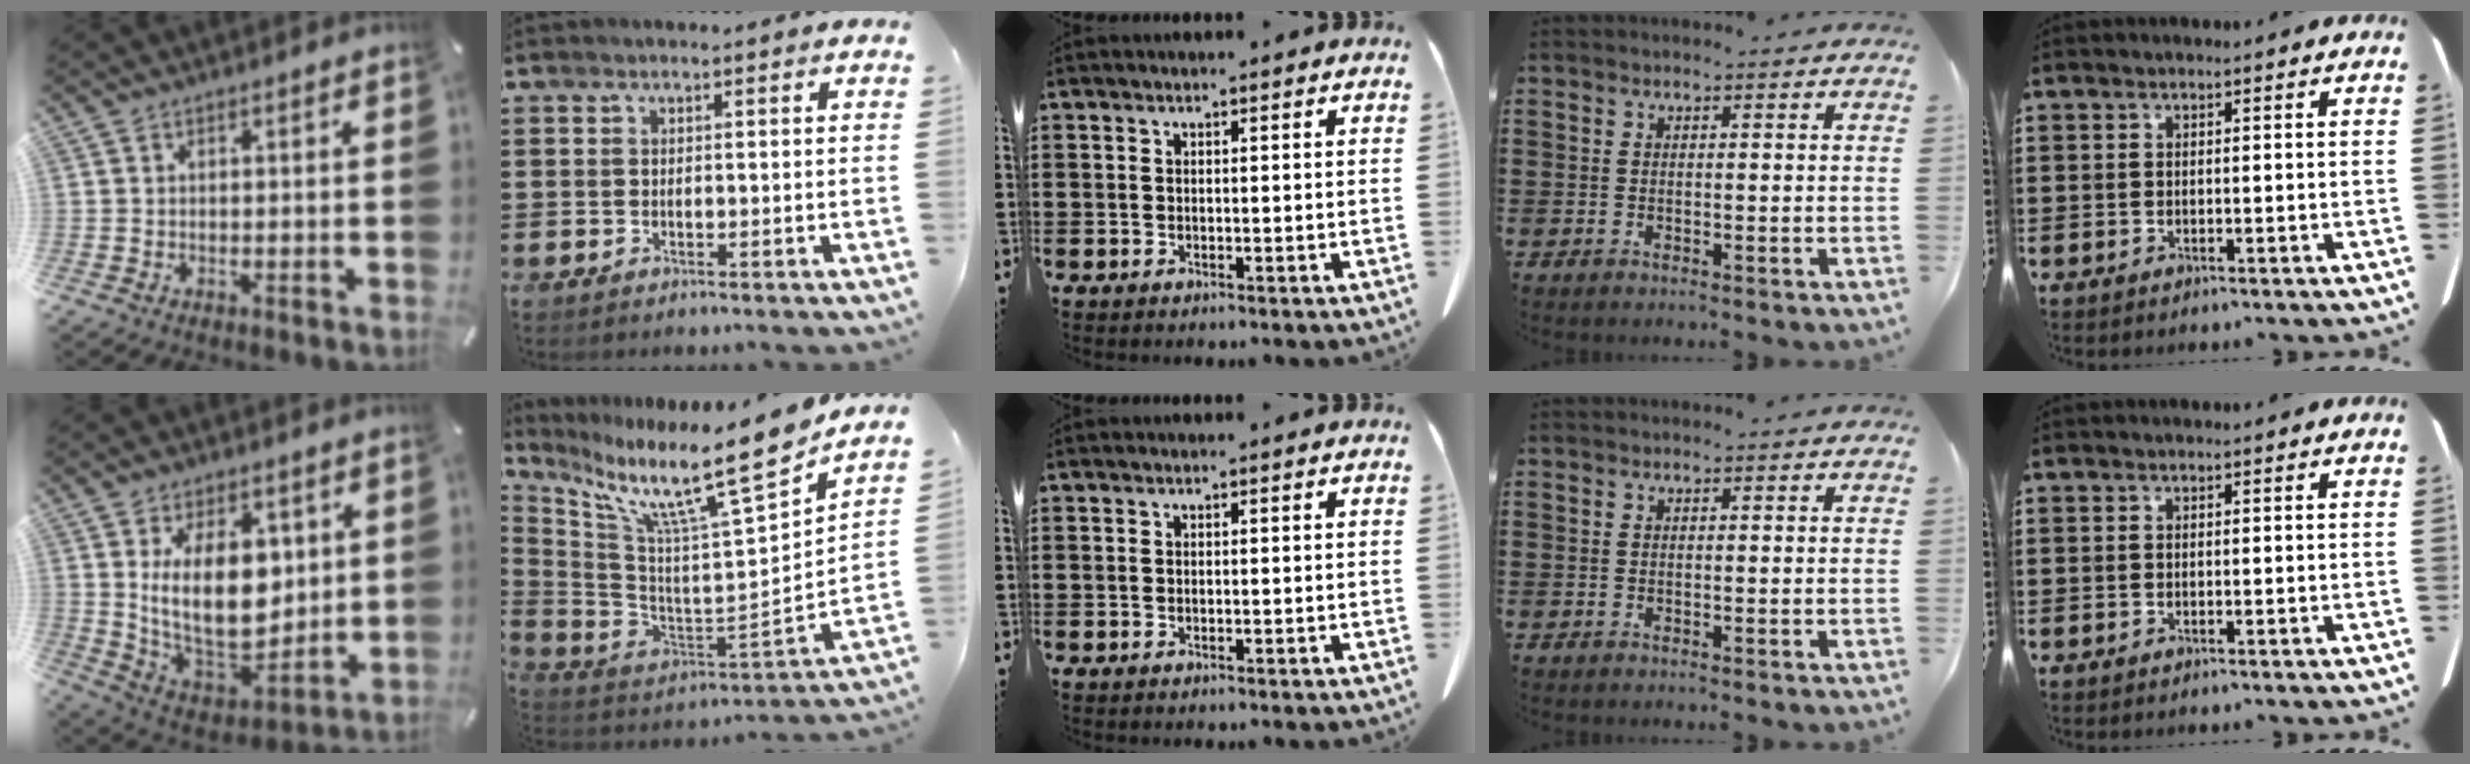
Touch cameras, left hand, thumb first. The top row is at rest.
{"thumb": {"total": 18.2, "force": [4.0, 11.0, 13.9], "torque": [-0.247, -0.034, 0.072]}, "index": {"total": 12.7, "force": [9.6, 0.2, 8.3], "torque": [-0.169, -0.083, 0.145]}}